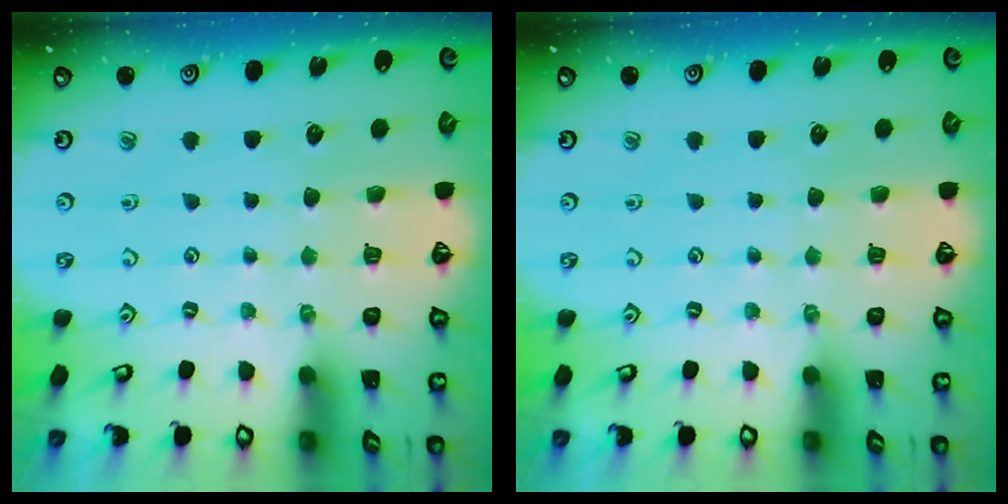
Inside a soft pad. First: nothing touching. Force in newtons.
{"total": 0.0}